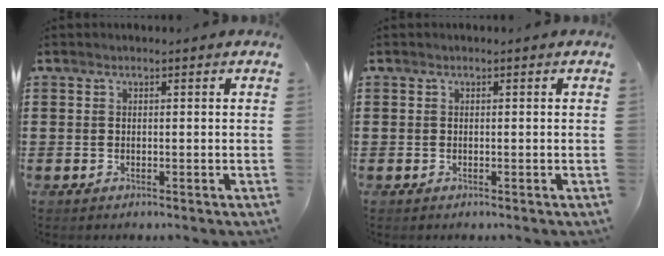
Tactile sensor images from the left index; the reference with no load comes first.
{"total": 0.0}